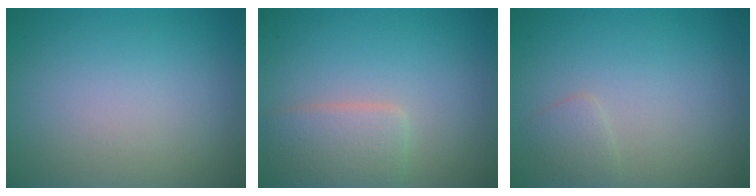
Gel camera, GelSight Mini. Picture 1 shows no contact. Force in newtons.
{"total": 3.2, "press": 3.2, "slide": 0.1}
{"total": 1.2, "press": 1.2, "slide": 0.1}